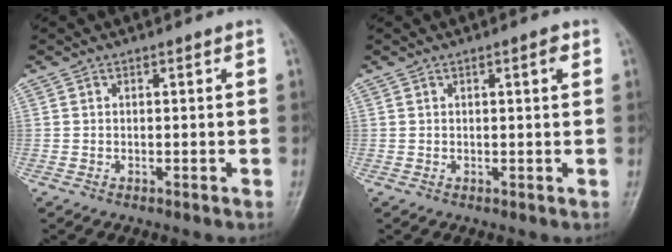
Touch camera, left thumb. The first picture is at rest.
{"total": 1.8, "force": [0.7, 0.4, 1.6], "torque": [-0.023, 0.000, 0.010]}